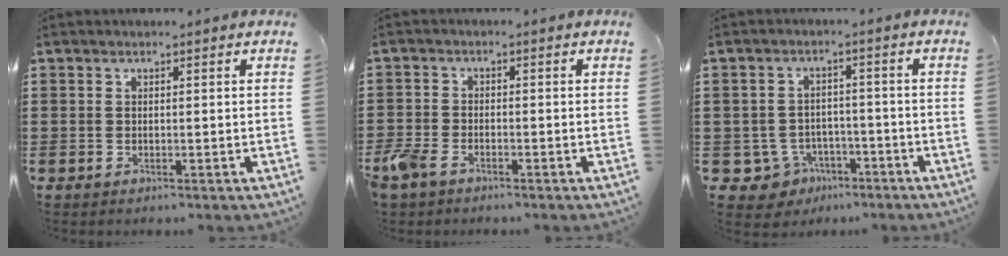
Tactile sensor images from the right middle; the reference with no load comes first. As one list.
[{"total": 3.4, "force": [-2.6, 1.5, 1.5], "torque": [-0.062, -0.007, -0.062]}, {"total": 4.2, "force": [-3.0, 2.9, 1.0], "torque": [-0.043, 0.004, -0.061]}]